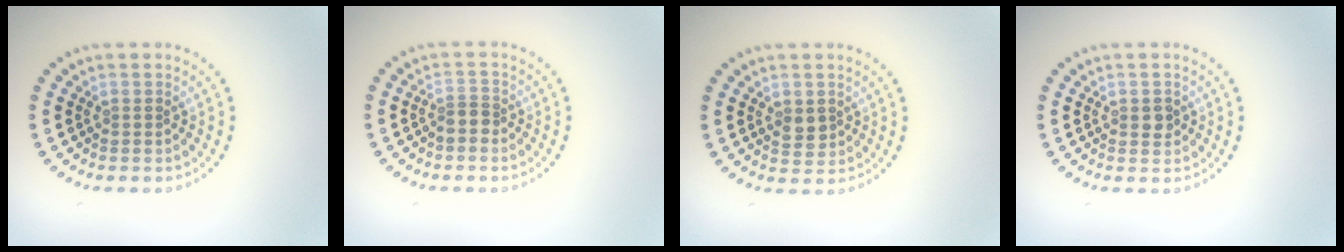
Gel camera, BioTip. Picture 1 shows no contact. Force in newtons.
{"total": 1.6, "press": 1.2, "slide": 1.0}
{"total": 1.9, "press": 1.9, "slide": 0.3}
{"total": 1.3, "press": 1.3, "slide": 0.1}